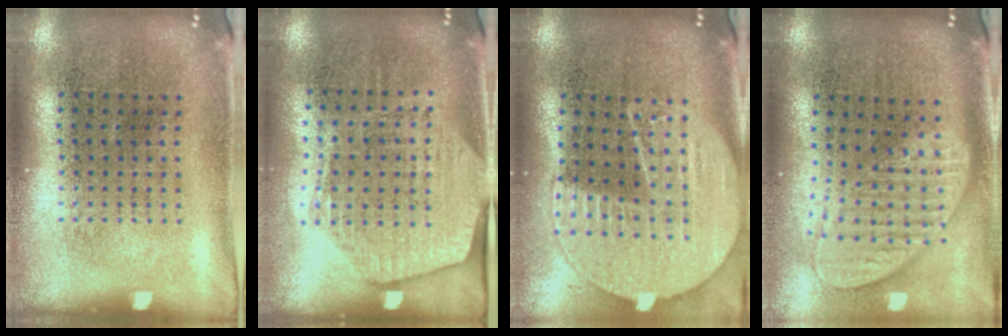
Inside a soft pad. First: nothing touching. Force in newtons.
{"total": 1.8, "press": 1.6, "slide": 0.8}
{"total": 2.0, "press": 1.8, "slide": 1.0}
{"total": 2.0, "press": 1.5, "slide": 1.2}